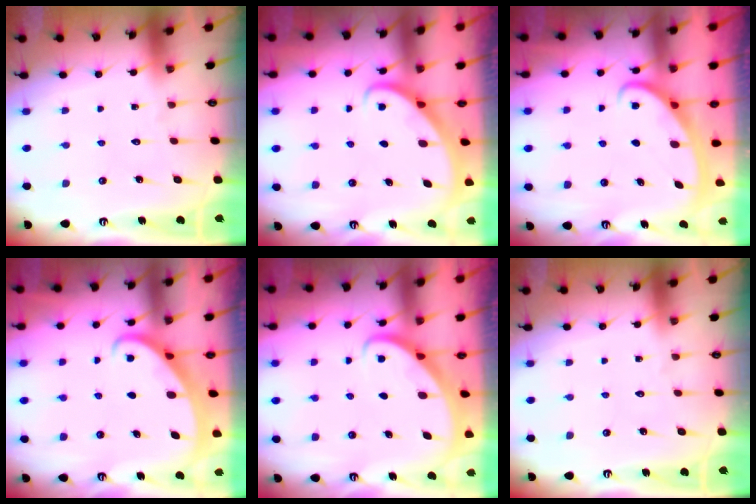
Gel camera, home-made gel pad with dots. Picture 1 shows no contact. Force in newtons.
{"total": 2.7, "press": 2.7, "slide": 0.1}
{"total": 2.6, "press": 2.6, "slide": 0.4}
{"total": 2.4, "press": 2.4, "slide": 0.2}
{"total": 2.6, "press": 2.6, "slide": 0.2}
{"total": 0.0}